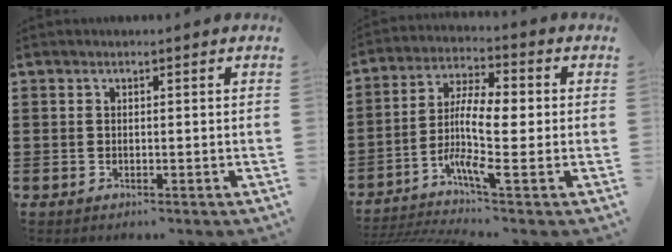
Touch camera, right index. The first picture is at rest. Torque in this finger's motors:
{"motor_torque": [1.20, -0.17, 0.90, 0.21]}